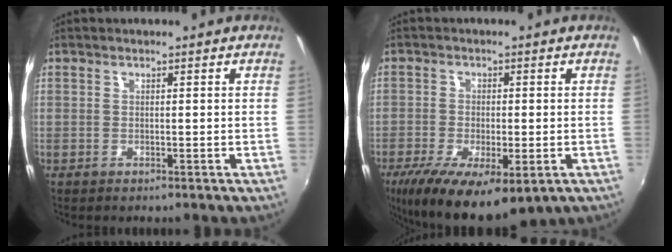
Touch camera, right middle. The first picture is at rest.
{"total": 15.3, "force": [-8.5, 6.0, 11.2], "torque": [-0.225, -0.052, -0.130]}